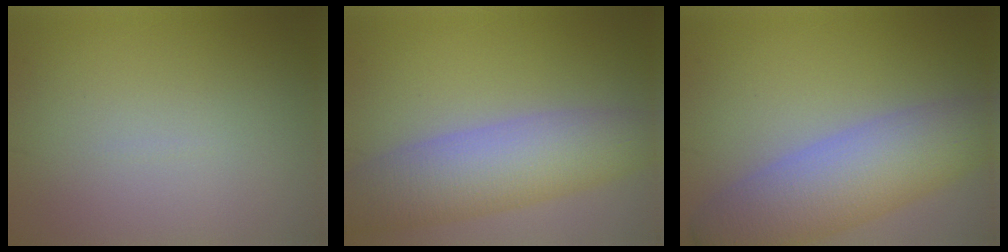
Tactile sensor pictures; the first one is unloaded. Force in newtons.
{"total": 7.5, "press": 7.5, "slide": 0.4}
{"total": 8.2, "press": 8.2, "slide": 0.6}